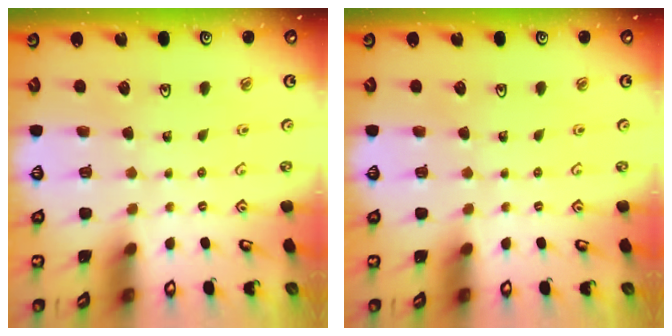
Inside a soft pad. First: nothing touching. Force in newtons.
{"total": 0.0}